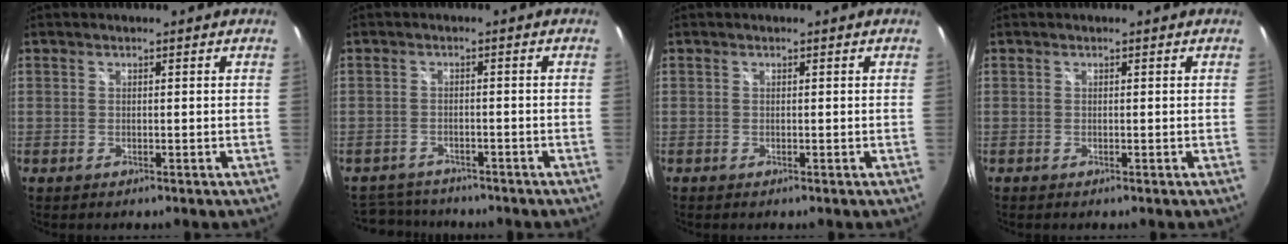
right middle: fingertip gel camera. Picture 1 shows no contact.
{"total": 6.9, "force": [-6.2, 2.8, 1.3], "torque": [-0.042, 0.001, -0.096]}
{"total": 0.0}
{"total": 0.0}